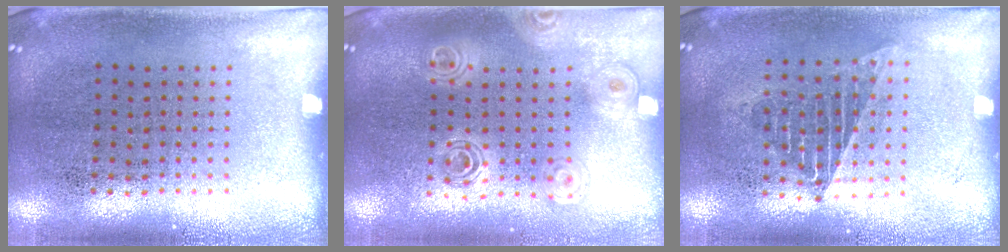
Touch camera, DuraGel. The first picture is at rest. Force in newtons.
{"total": 1.6, "press": 1.4, "slide": 0.8}
{"total": 1.3, "press": 1.2, "slide": 0.5}